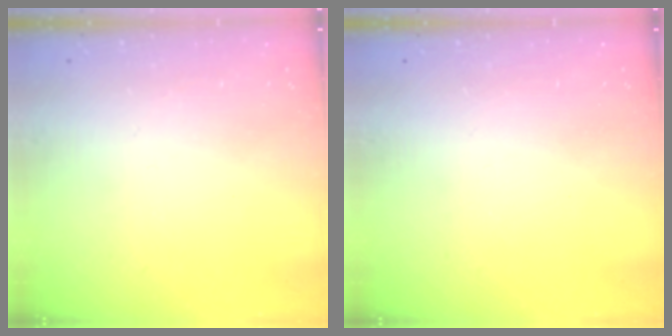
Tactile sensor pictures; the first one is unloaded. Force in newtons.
{"total": 0.0}